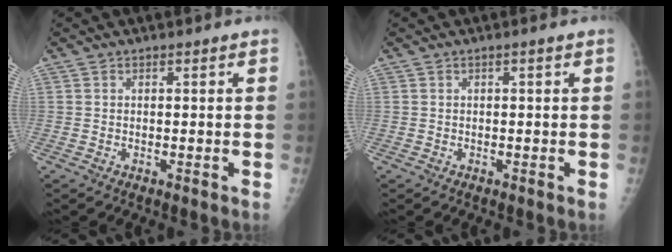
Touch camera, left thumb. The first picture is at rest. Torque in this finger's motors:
{"motor_torque": [0.00, 0.00, 0.06, 0.06, 0.01]}